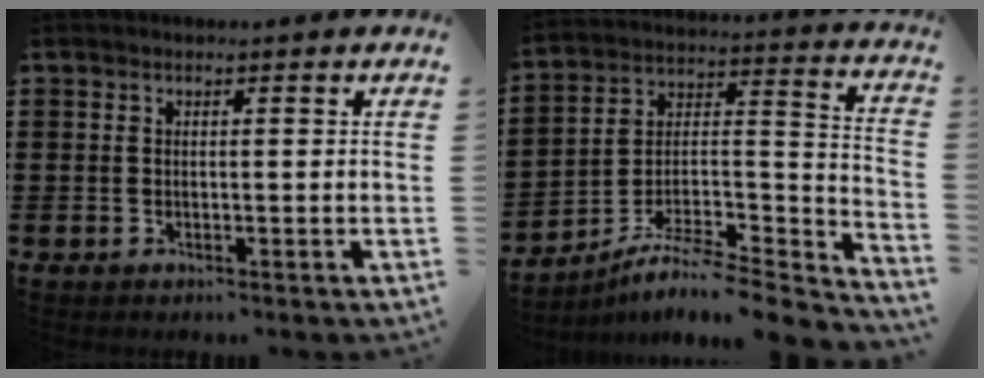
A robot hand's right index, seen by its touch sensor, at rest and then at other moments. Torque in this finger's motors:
{"motor_torque": [0.75, 1.39, -0.03, -0.05]}